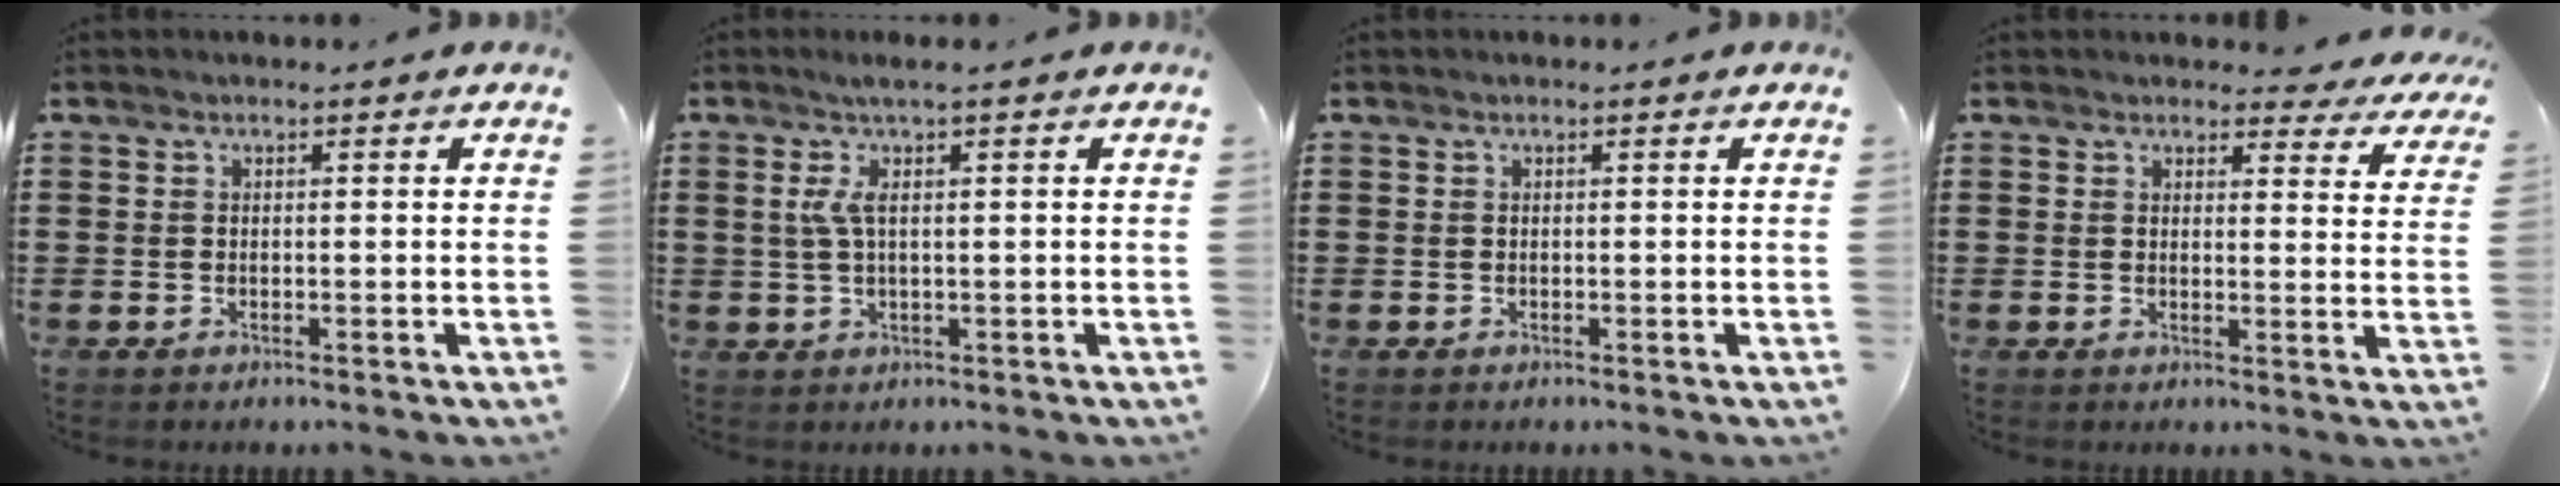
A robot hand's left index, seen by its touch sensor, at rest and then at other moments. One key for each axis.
{"total": 3.8, "fx": 0.8, "fy": 0.4, "fz": 3.7, "tx": -0.086, "ty": -0.006, "tz": 0.007}
{"total": 0.0}
{"total": 3.6, "fx": 3.3, "fy": 0.8, "fz": 1.0, "tx": -0.017, "ty": -0.015, "tz": 0.057}